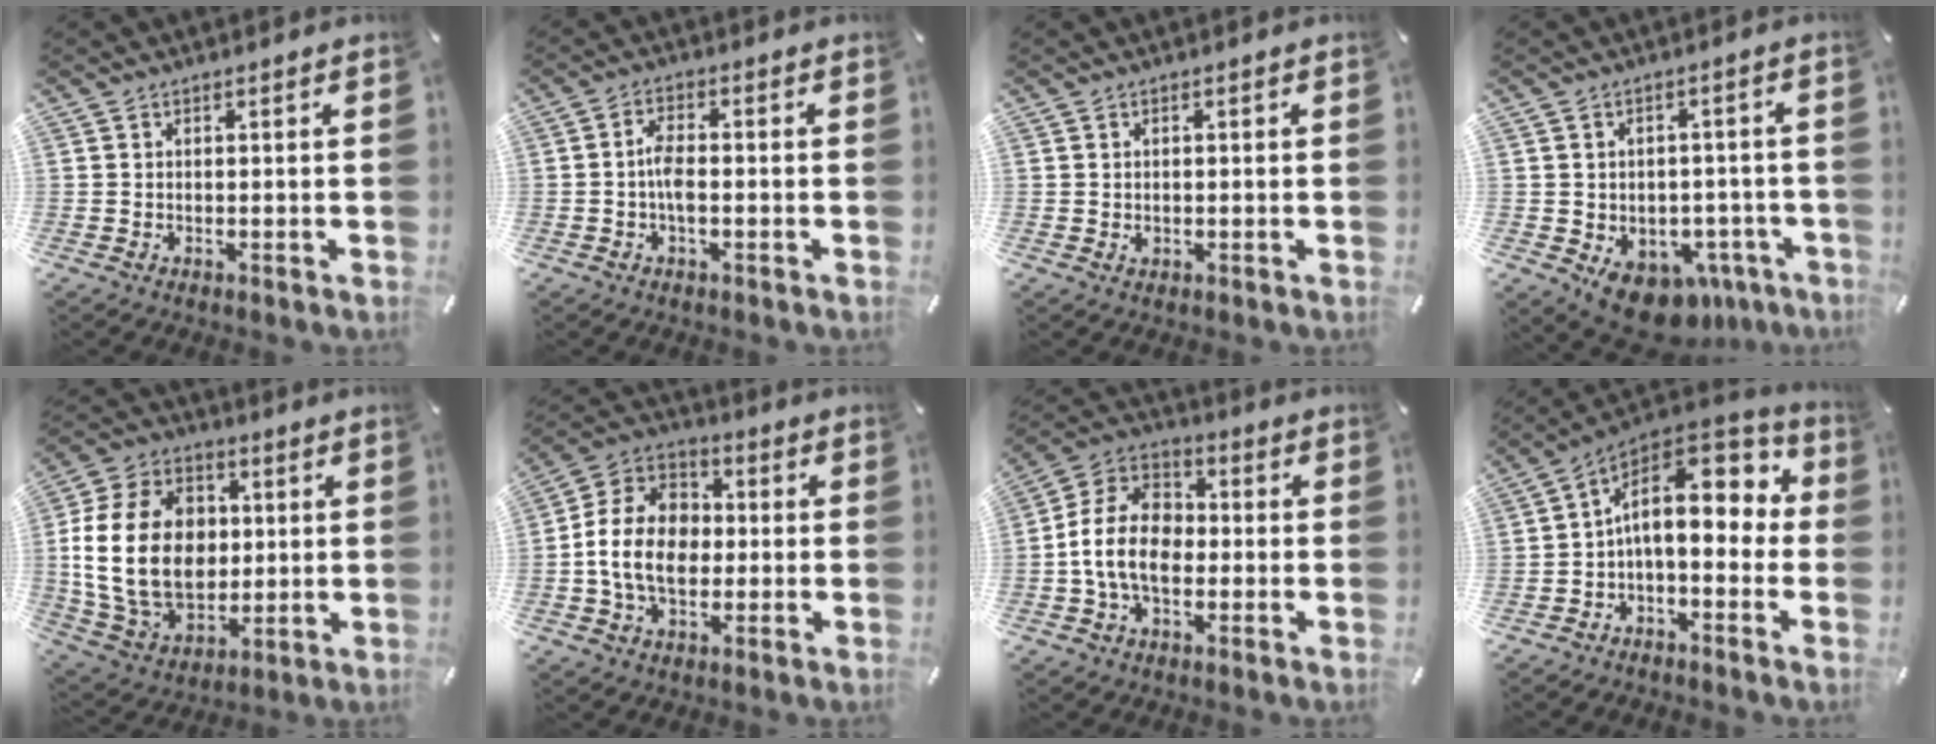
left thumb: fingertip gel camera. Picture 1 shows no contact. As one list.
[{"total": 4.5, "force": [-0.9, 2.0, 3.9], "torque": [-0.083, 0.004, -0.020]}, {"total": 0.8, "force": [-0.1, 0.6, 0.4], "torque": [0.000, -0.002, -0.003]}, {"total": 9.7, "force": [-6.0, 6.1, 4.6], "torque": [-0.048, 0.032, -0.093]}, {"total": 20.7, "force": [1.1, 15.9, 13.2], "torque": [-0.282, 0.006, 0.022]}, {"total": 12.9, "force": [-2.0, 10.0, 7.9], "torque": [-0.189, 0.024, -0.037]}, {"total": 12.6, "force": [-2.6, 9.1, 8.3], "torque": [-0.191, 0.022, -0.048]}, {"total": 15.4, "force": [3.5, 8.6, 12.3], "torque": [-0.190, -0.025, 0.060]}]